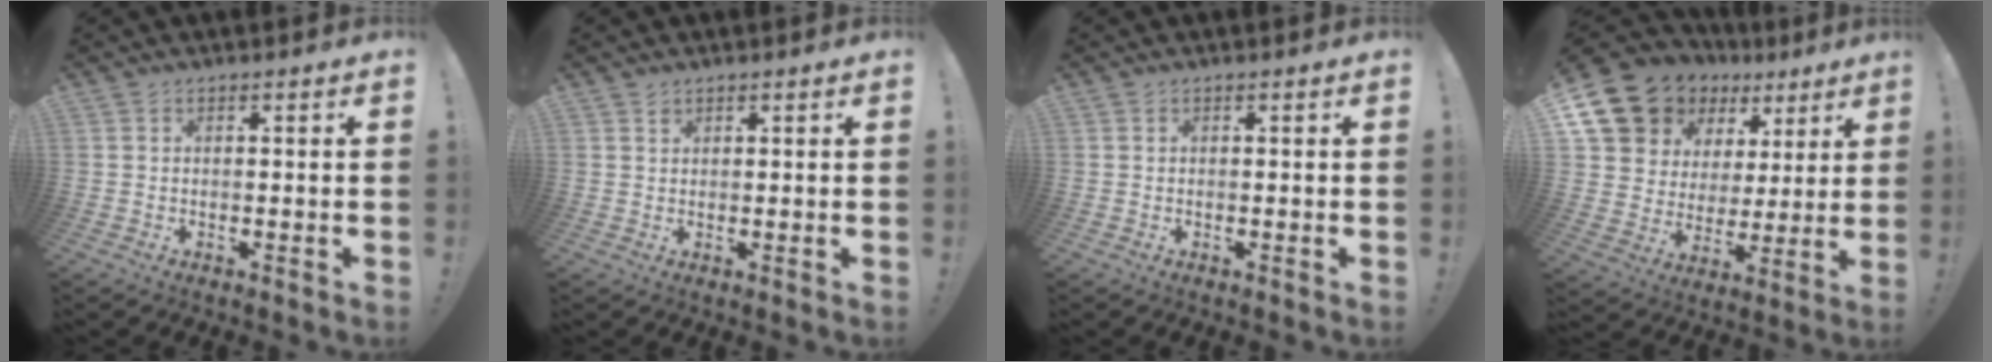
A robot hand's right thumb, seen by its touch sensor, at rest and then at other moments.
{"total": 1.1, "force": [0.9, 0.7, 0.1], "torque": [0.006, -0.004, 0.016]}
{"total": 0.0}
{"total": 14.9, "force": [9.3, 10.6, 4.7], "torque": [-0.088, -0.059, 0.192]}